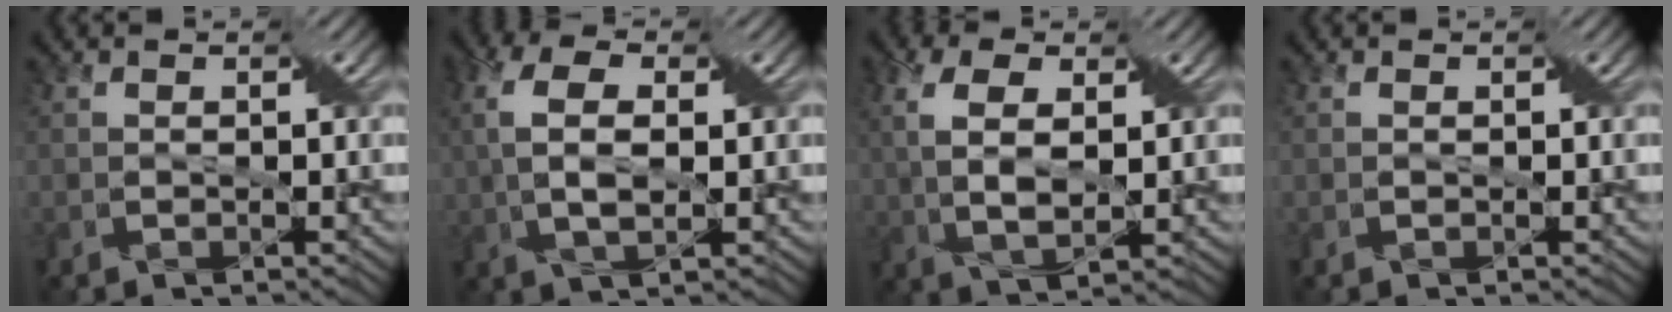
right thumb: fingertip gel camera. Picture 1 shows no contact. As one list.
[{"total": 6.9, "force": [0.9, 3.4, 6.0], "torque": [-0.141, 0.011, 0.012]}, {"total": 7.6, "force": [1.6, 3.9, 6.3], "torque": [-0.146, 0.008, 0.025]}, {"total": 0.0}]